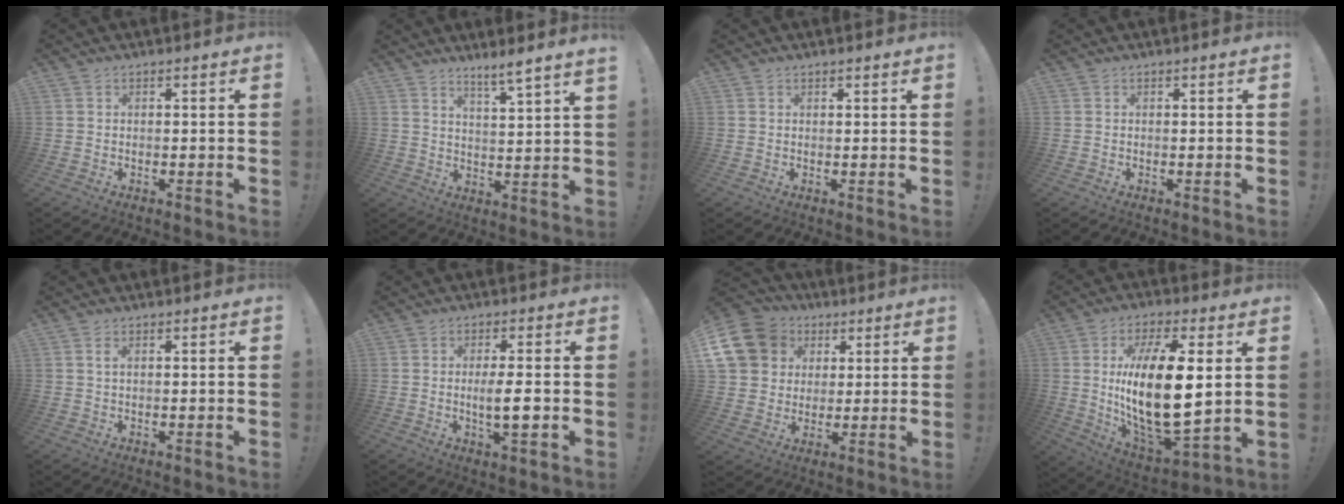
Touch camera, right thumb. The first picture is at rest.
{"total": 6.0, "force": [4.7, -1.0, 3.5], "torque": [-0.047, -0.042, 0.074]}
{"total": 0.7, "force": [0.7, 0.1, 0.2], "torque": [0.003, -0.002, 0.012]}
{"total": 0.0}
{"total": 1.3, "force": [0.3, 0.3, 1.2], "torque": [-0.023, 0.001, 0.004]}
{"total": 6.5, "force": [-0.9, 0.9, 6.4], "torque": [-0.104, -0.006, -0.020]}
{"total": 16.1, "force": [5.5, 13.4, 7.1], "torque": [-0.117, -0.018, 0.118]}
{"total": 22.6, "force": [2.8, 9.4, 20.4], "torque": [-0.400, -0.029, 0.045]}